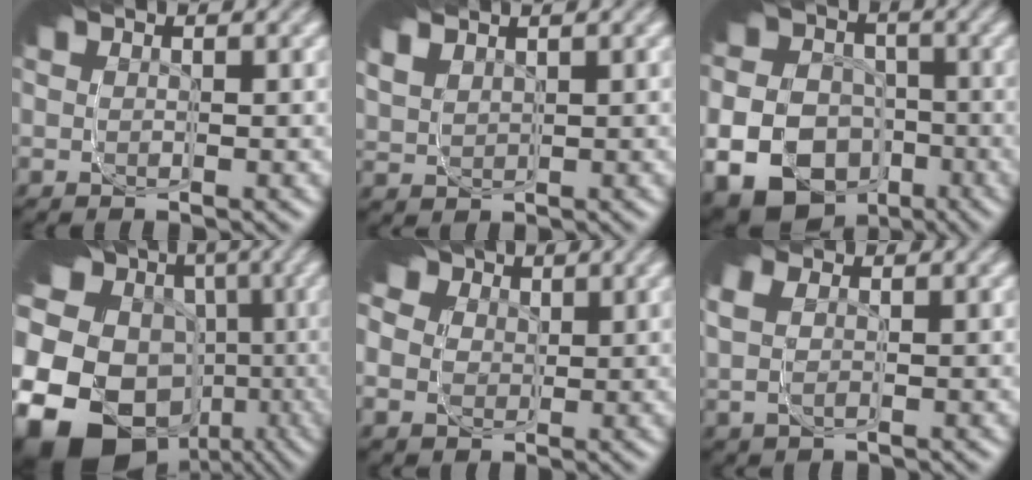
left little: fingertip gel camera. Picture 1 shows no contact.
{"total": 6.0, "force": [1.5, 5.0, 3.1], "torque": [-0.081, 0.010, 0.016]}
{"total": 19.8, "force": [-5.6, 16.2, 9.9], "torque": [-0.165, -0.067, -0.085]}
{"total": 22.6, "force": [-6.6, 14.9, 15.6], "torque": [-0.250, -0.052, -0.093]}
{"total": 12.2, "force": [2.2, 9.9, 6.8], "torque": [-0.108, 0.012, 0.016]}
{"total": 4.9, "force": [0.6, 4.1, 2.7], "torque": [-0.060, 0.004, 0.001]}